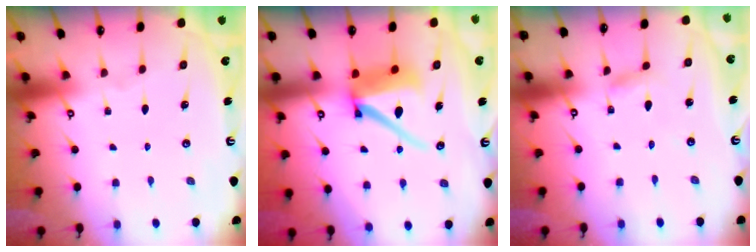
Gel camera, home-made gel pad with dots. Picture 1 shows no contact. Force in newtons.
{"total": 11.3, "press": 11.3, "slide": 1.4}
{"total": 2.5, "press": 2.5, "slide": 0.2}